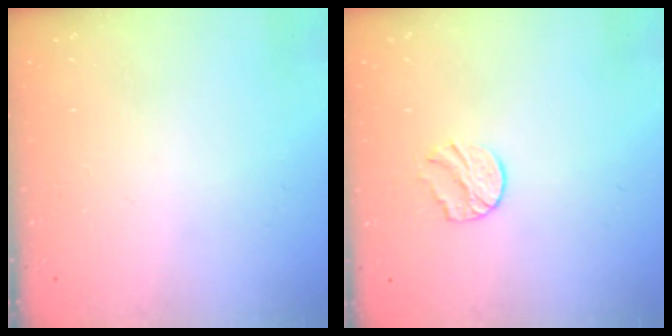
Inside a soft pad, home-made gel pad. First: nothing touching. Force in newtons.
{"total": 6.4, "press": 6.3, "slide": 0.6}